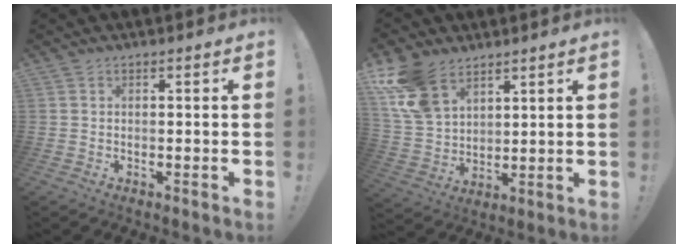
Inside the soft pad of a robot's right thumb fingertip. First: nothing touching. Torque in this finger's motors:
{"motor_torque": [0.07, 0.42, 0.83, 0.46, 0.33]}